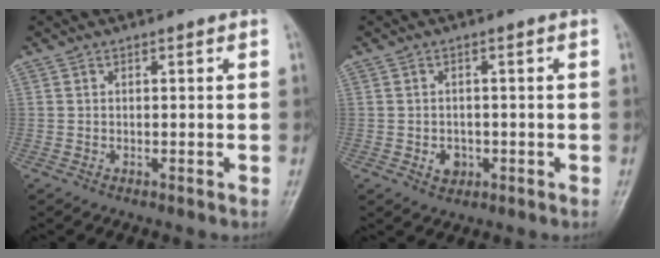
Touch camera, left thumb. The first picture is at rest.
{"total": 2.7, "force": [-0.8, 2.2, 1.3], "torque": [-0.010, 0.003, -0.006]}